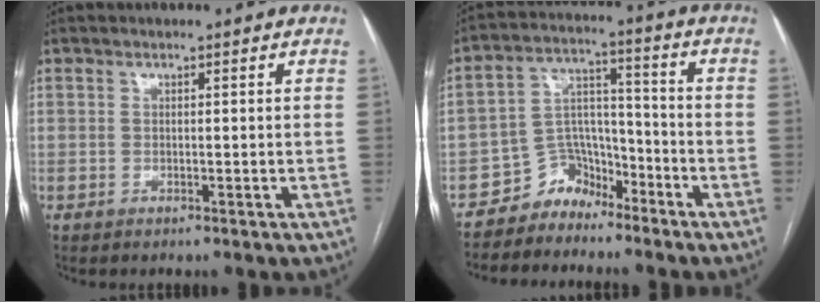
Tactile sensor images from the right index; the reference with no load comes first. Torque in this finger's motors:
{"motor_torque": [-2.14, 0.00, -1.05, -0.21]}